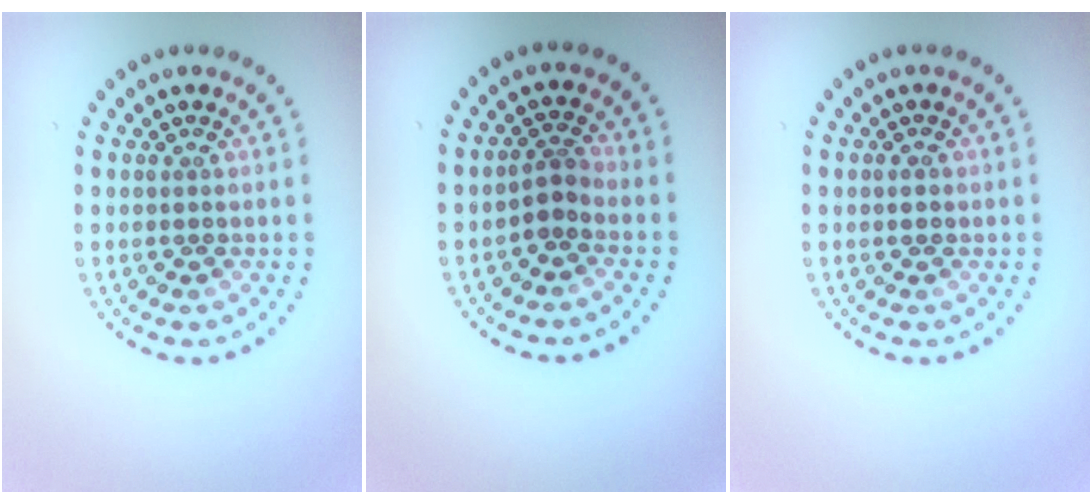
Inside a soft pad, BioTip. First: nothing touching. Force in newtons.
{"total": 1.6, "press": 1.2, "slide": 1.0}
{"total": 1.0, "press": 1.0, "slide": 0.1}